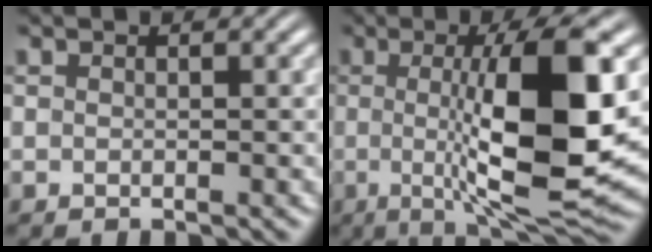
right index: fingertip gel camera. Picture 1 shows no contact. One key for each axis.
{"total": 12.3, "fx": 0.4, "fy": 2.5, "fz": 12.0, "tx": -0.199, "ty": -0.012, "tz": 0.014}